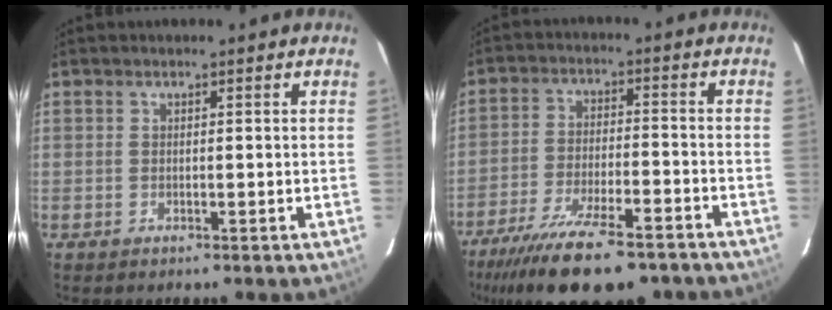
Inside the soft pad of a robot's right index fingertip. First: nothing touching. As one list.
[{"total": 20.4, "force": [-16.1, 5.4, 11.3], "torque": [-0.223, -0.040, -0.248]}]